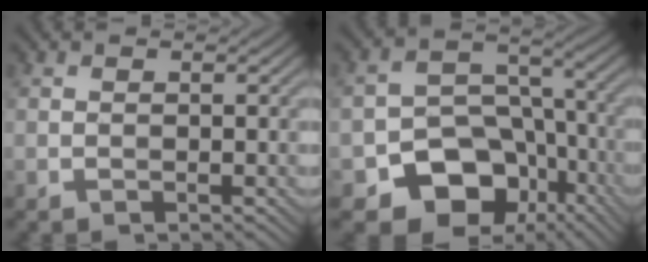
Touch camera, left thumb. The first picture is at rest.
{"total": 12.1, "force": [-6.1, 8.8, 5.6], "torque": [-0.089, -0.010, -0.105]}